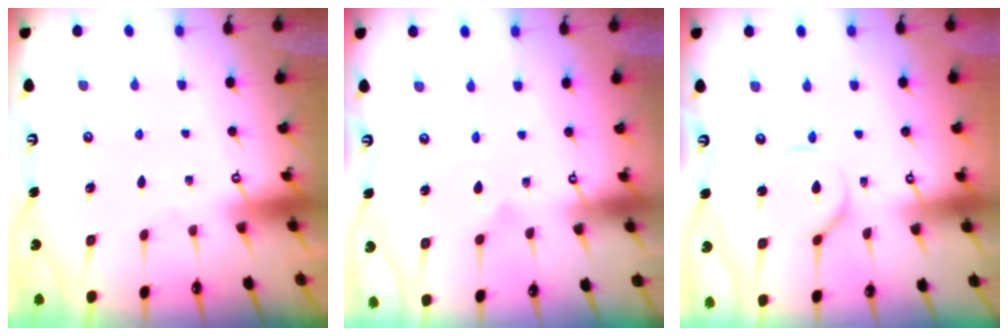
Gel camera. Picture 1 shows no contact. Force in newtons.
{"total": 2.2, "press": 2.2, "slide": 0.1}
{"total": 6.6, "press": 6.6, "slide": 0.7}